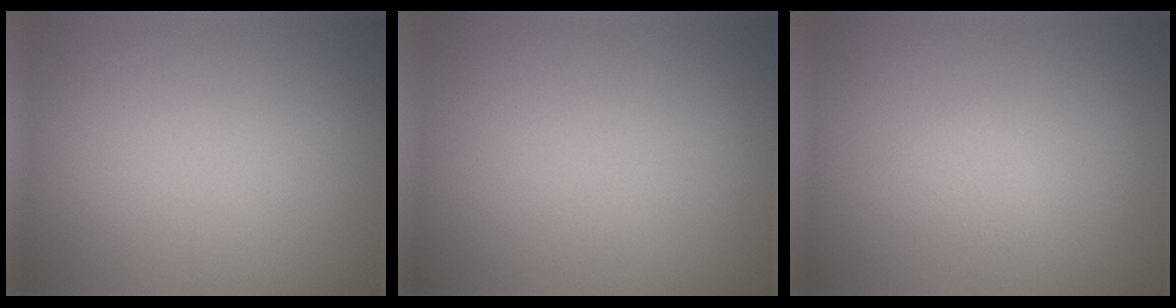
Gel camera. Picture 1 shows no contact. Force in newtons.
{"total": 0.0}
{"total": 0.9, "press": 0.9, "slide": 0.0}